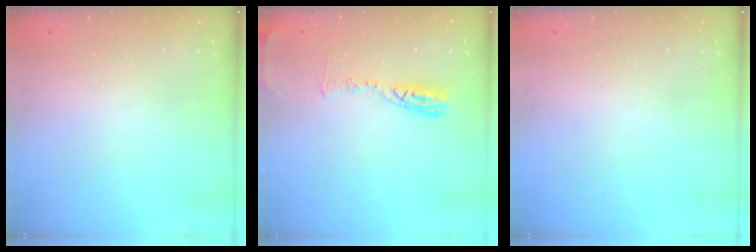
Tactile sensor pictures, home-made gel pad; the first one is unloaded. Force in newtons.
{"total": 9.2, "press": 9.2, "slide": 0.9}
{"total": 0.0}